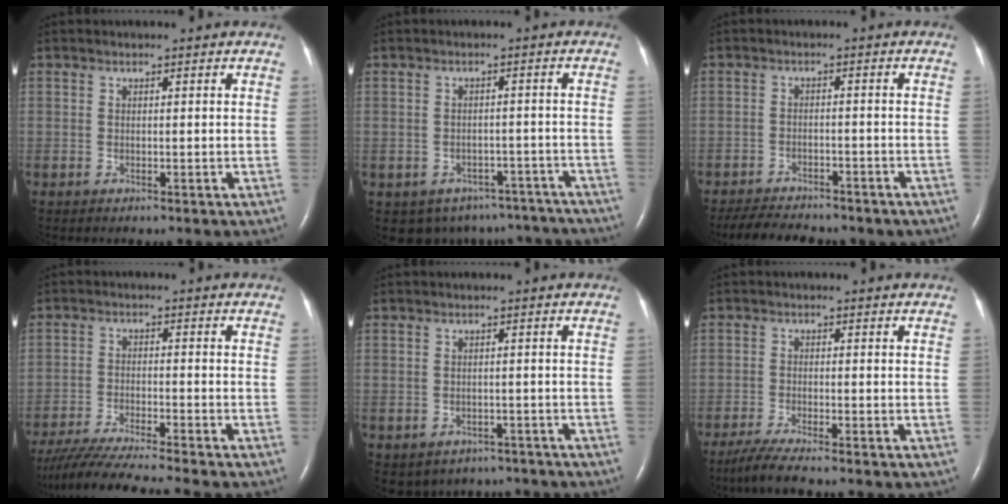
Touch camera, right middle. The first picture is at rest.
{"total": 11.6, "force": [-9.5, 6.4, 2.1], "torque": [-0.028, 0.018, -0.096]}
{"total": 11.2, "force": [-9.6, 3.3, 4.8], "torque": [-0.087, -0.002, -0.128]}
{"total": 12.1, "force": [-10.7, -1.6, 5.5], "torque": [-0.087, -0.028, -0.177]}
{"total": 7.1, "force": [-5.5, 4.3, 1.2], "torque": [-0.016, 0.011, -0.060]}
{"total": 4.6, "force": [-3.7, -0.4, 2.7], "torque": [-0.059, -0.015, -0.071]}